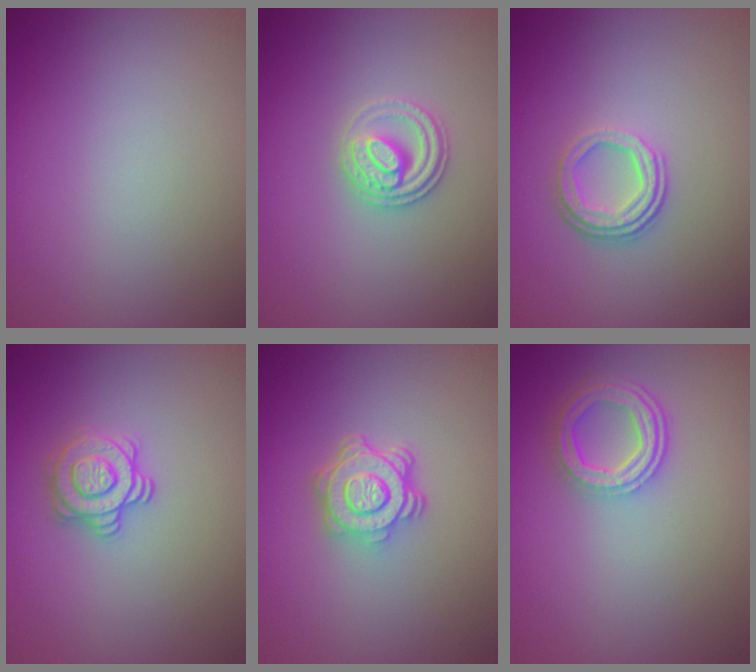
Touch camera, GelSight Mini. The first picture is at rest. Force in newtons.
{"total": 2.8, "press": 2.6, "slide": 1.0}
{"total": 3.3, "press": 2.5, "slide": 2.2}
{"total": 2.8, "press": 2.7, "slide": 0.7}
{"total": 4.7, "press": 3.5, "slide": 3.1}
{"total": 4.3, "press": 3.3, "slide": 2.8}